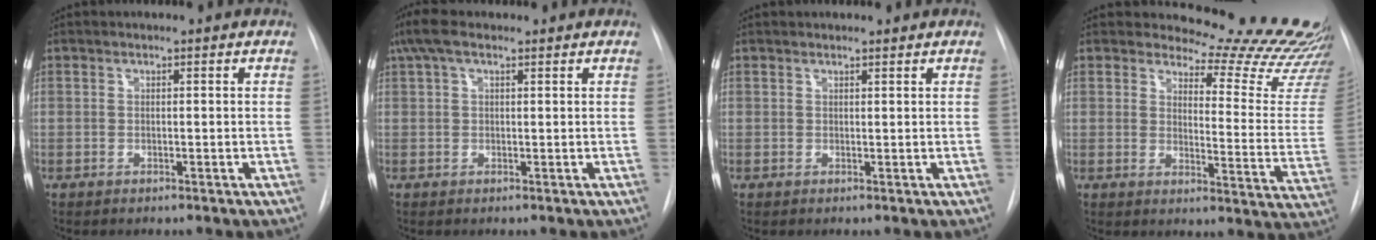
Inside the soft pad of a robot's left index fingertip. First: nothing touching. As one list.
[{"total": 4.4, "force": [2.7, 1.5, 3.2], "torque": [-0.077, 0.039, 0.054]}, {"total": 0.6, "force": [0.6, 0.2, 0.0], "torque": [-0.004, 0.006, 0.010]}, {"total": 20.7, "force": [20.1, 2.8, 4.0], "torque": [-0.027, -0.160, 0.204]}]